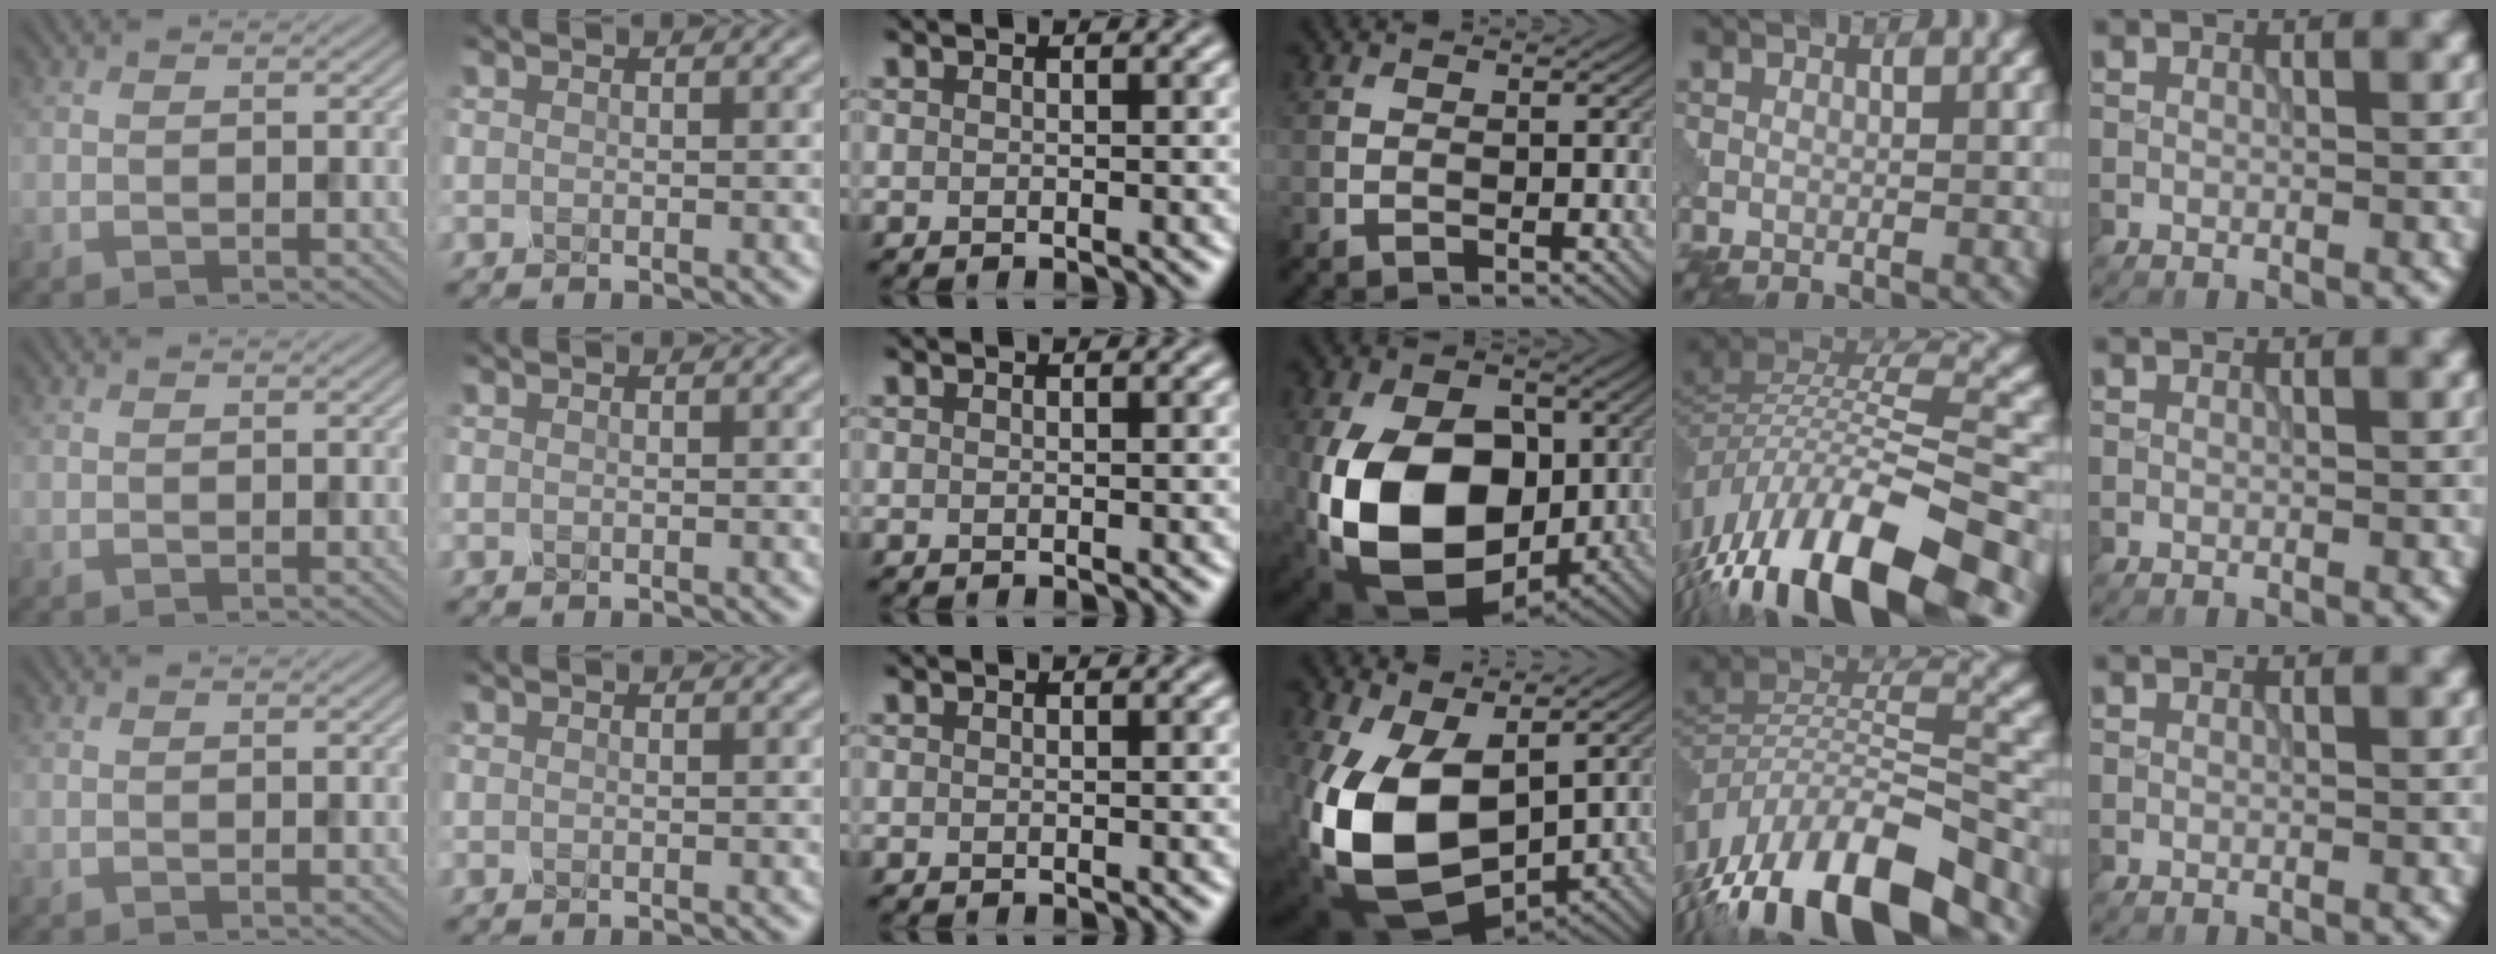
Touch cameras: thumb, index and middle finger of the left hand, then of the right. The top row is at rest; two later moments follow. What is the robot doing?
{"motion": "squeeze", "object": "foam earplug"}